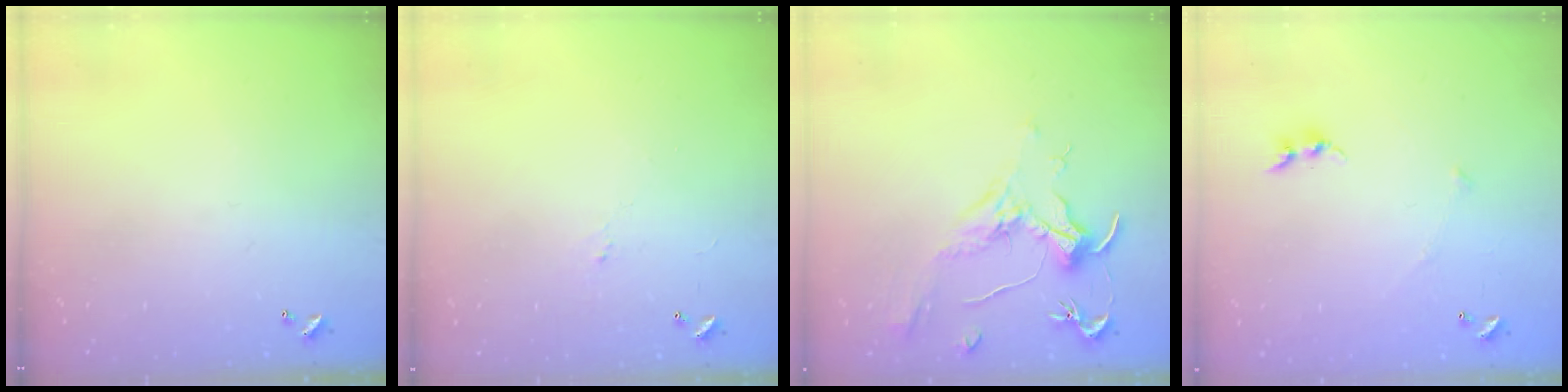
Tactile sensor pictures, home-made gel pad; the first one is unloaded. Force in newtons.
{"total": 0.7, "press": 0.4, "slide": 0.6}
{"total": 1.9, "press": 1.7, "slide": 0.9}
{"total": 6.1, "press": 6.0, "slide": 0.6}